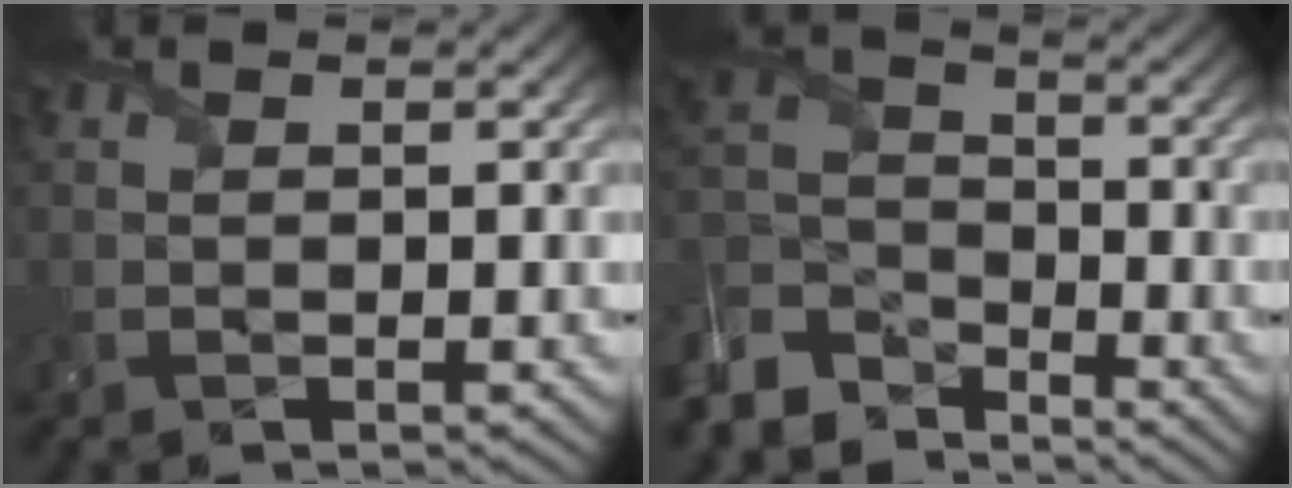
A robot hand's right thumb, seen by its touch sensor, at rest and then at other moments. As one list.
[{"total": 9.8, "force": [-7.4, 5.3, 3.6], "torque": [-0.108, -0.019, -0.156]}]